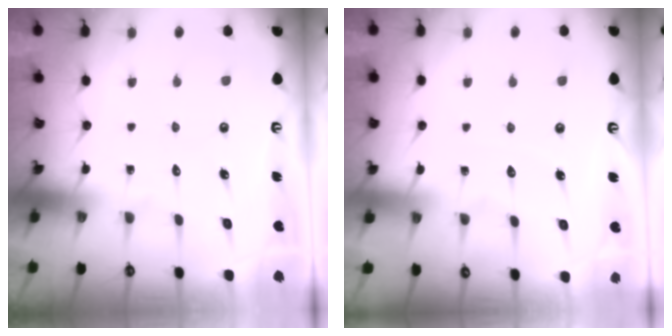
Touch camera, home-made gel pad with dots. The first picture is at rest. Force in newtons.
{"total": 2.4, "press": 2.4, "slide": 0.4}